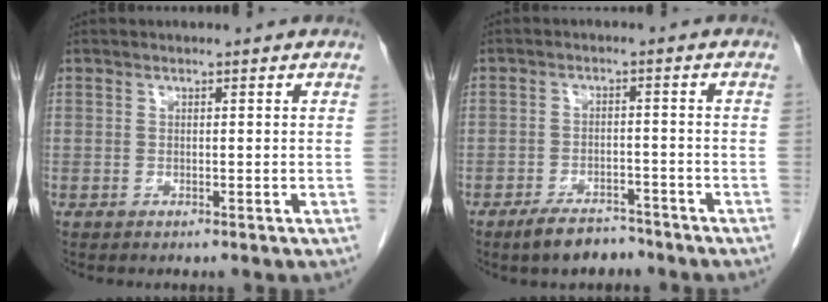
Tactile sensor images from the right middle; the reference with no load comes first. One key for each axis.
{"total": 5.2, "fx": -4.2, "fy": 2.0, "fz": 2.2, "tx": -0.046, "ty": -0.002, "tz": -0.065}